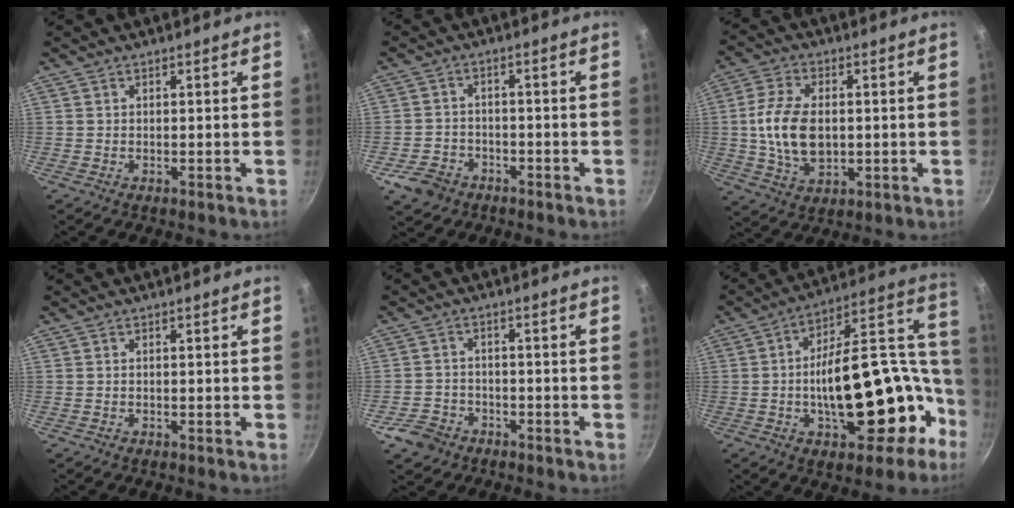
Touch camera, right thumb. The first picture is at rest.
{"total": 6.2, "force": [-3.6, 4.6, 2.2], "torque": [-0.037, 0.031, -0.059]}
{"total": 12.2, "force": [0.2, 7.5, 9.6], "torque": [-0.175, 0.004, 0.003]}
{"total": 0.0}
{"total": 5.6, "force": [-3.4, 4.2, 1.7], "torque": [-0.027, 0.033, -0.057]}
{"total": 29.5, "force": [-6.6, 15.9, 23.9], "torque": [-0.300, 0.072, -0.077]}